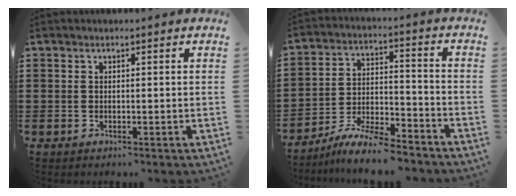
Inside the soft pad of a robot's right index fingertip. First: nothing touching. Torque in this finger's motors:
{"motor_torque": [1.11, 1.03, 0.50, 0.15]}